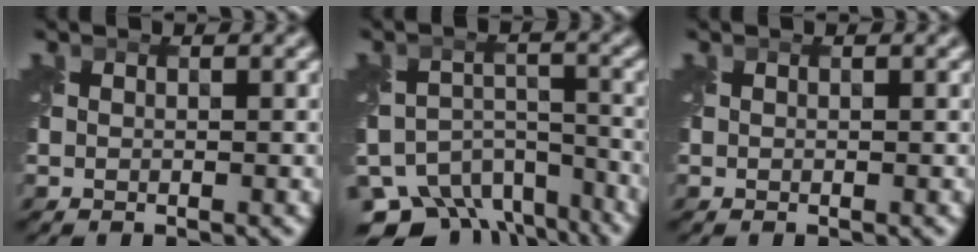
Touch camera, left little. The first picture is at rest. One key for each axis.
{"total": 11.5, "fx": -9.3, "fy": 5.9, "fz": 3.2, "tx": -0.044, "ty": -0.011, "tz": -0.125}
{"total": 0.0}